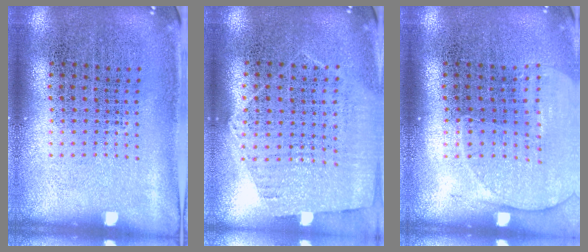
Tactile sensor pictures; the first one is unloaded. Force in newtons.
{"total": 1.1, "press": 1.0, "slide": 0.5}
{"total": 1.4, "press": 1.3, "slide": 0.6}